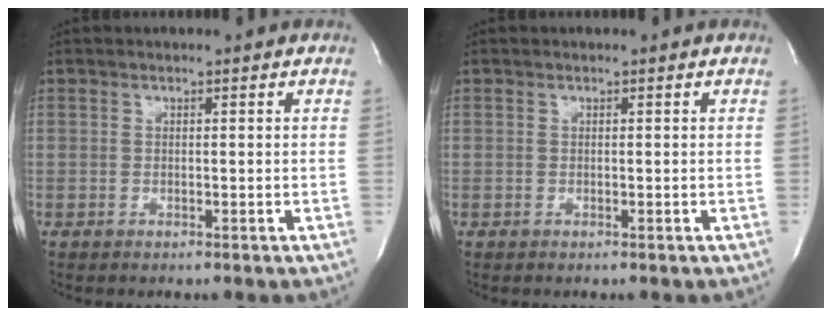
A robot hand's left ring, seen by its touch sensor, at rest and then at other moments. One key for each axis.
{"total": 0.0}